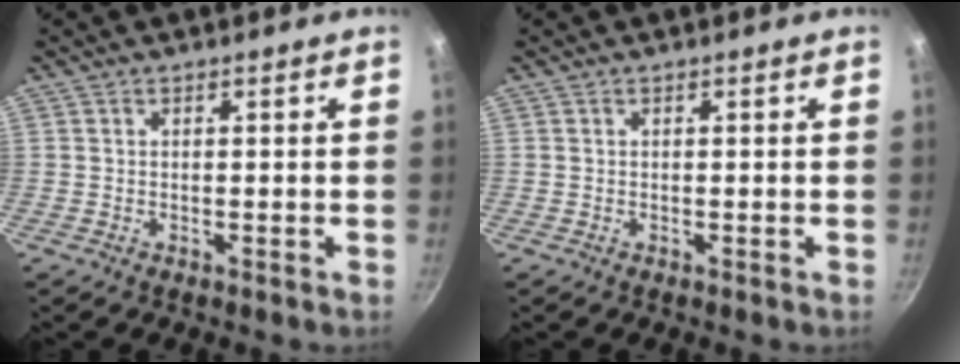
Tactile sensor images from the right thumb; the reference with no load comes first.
{"total": 0.0}